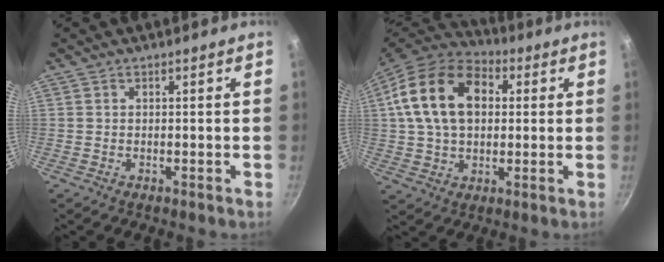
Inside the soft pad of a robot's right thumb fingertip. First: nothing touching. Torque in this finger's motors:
{"motor_torque": [-0.15, 3.16, 1.47, 0.42, 0.29]}